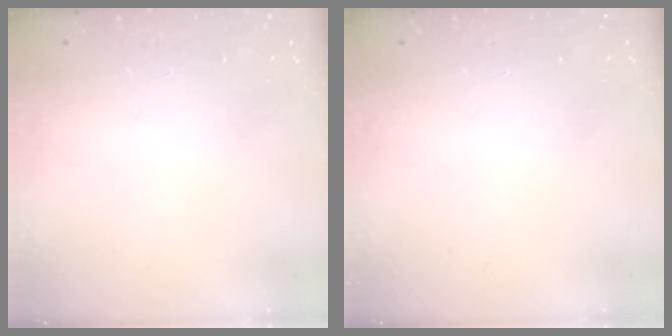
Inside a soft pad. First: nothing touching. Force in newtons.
{"total": 0.0}